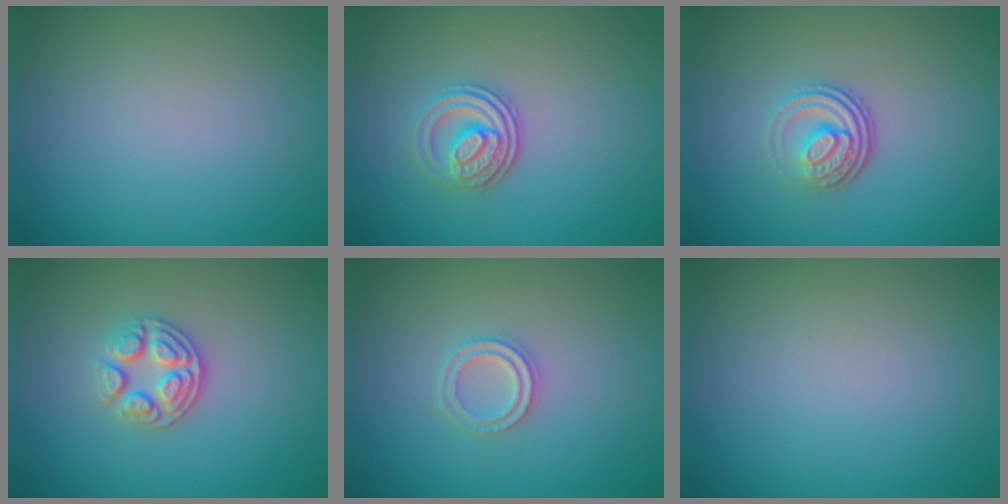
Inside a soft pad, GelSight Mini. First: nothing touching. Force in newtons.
{"total": 3.0, "press": 2.6, "slide": 1.5}
{"total": 3.6, "press": 2.5, "slide": 2.6}
{"total": 3.0, "press": 2.8, "slide": 1.1}
{"total": 2.0, "press": 1.9, "slide": 0.4}
{"total": 0.0}